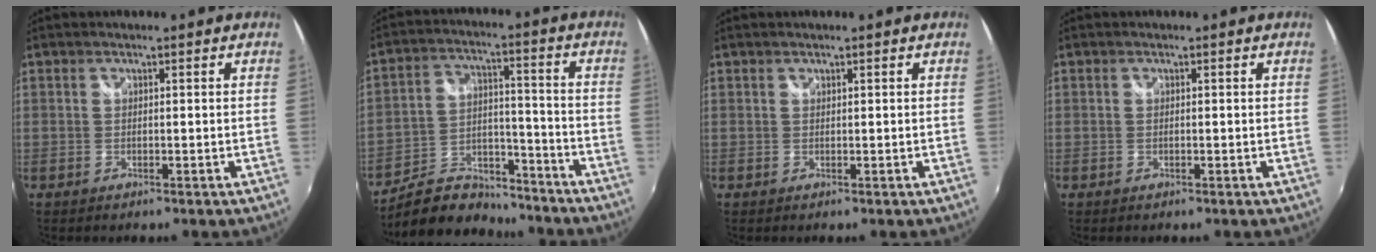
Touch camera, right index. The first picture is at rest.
{"total": 13.8, "force": [-11.9, 5.8, 3.9], "torque": [-0.089, 0.029, -0.189]}
{"total": 0.0}
{"total": 0.0}